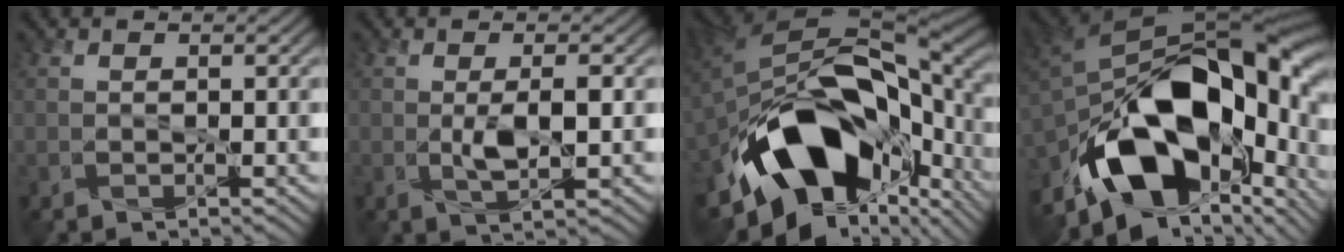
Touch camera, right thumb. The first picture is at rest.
{"total": 3.4, "force": [-0.2, 1.0, 3.3], "torque": [-0.068, -0.002, 0.000]}
{"total": 19.0, "force": [-7.0, 11.4, 13.5], "torque": [-0.270, -0.041, -0.090]}
{"total": 18.7, "force": [-6.1, 11.3, 13.5], "torque": [-0.246, -0.022, -0.088]}